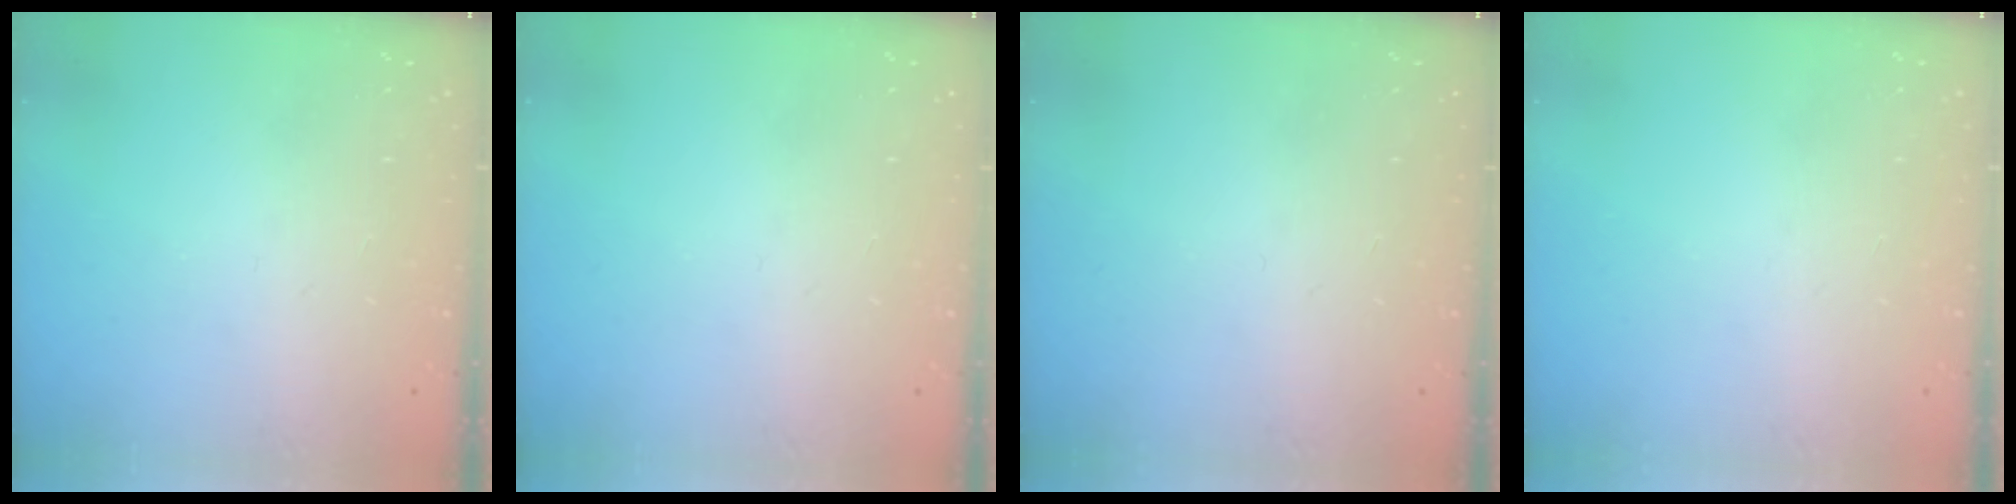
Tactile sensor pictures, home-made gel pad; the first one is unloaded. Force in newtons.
{"total": 0.0}
{"total": 0.0}
{"total": 0.0}